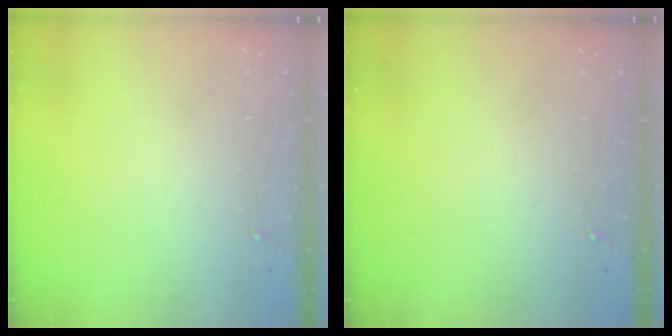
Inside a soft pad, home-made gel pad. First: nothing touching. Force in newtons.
{"total": 0.0}